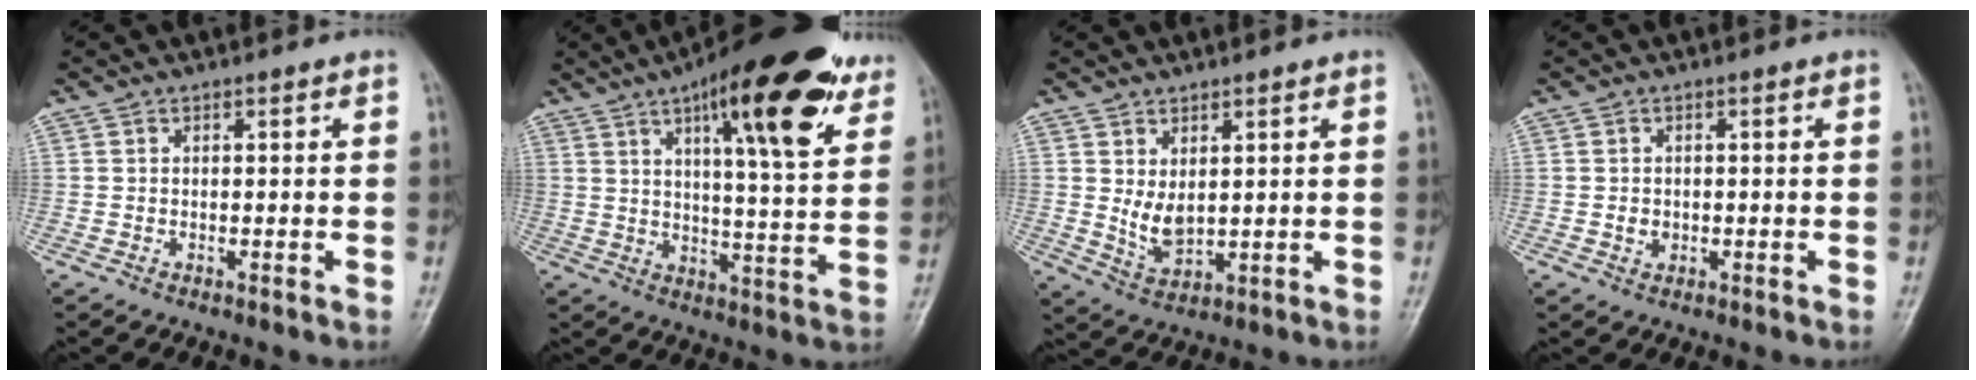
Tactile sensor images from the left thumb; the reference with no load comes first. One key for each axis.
{"total": 22.4, "fx": 12.2, "fy": 6.2, "fz": 17.8, "tx": -0.231, "ty": -0.033, "tz": 0.174}
{"total": 5.1, "fx": 1.4, "fy": 2.7, "fz": 4.1, "tx": -0.065, "ty": -0.020, "tz": 0.038}
{"total": 1.7, "fx": -0.2, "fy": 1.5, "fz": 0.9, "tx": -0.010, "ty": 0.003, "tz": -0.001}